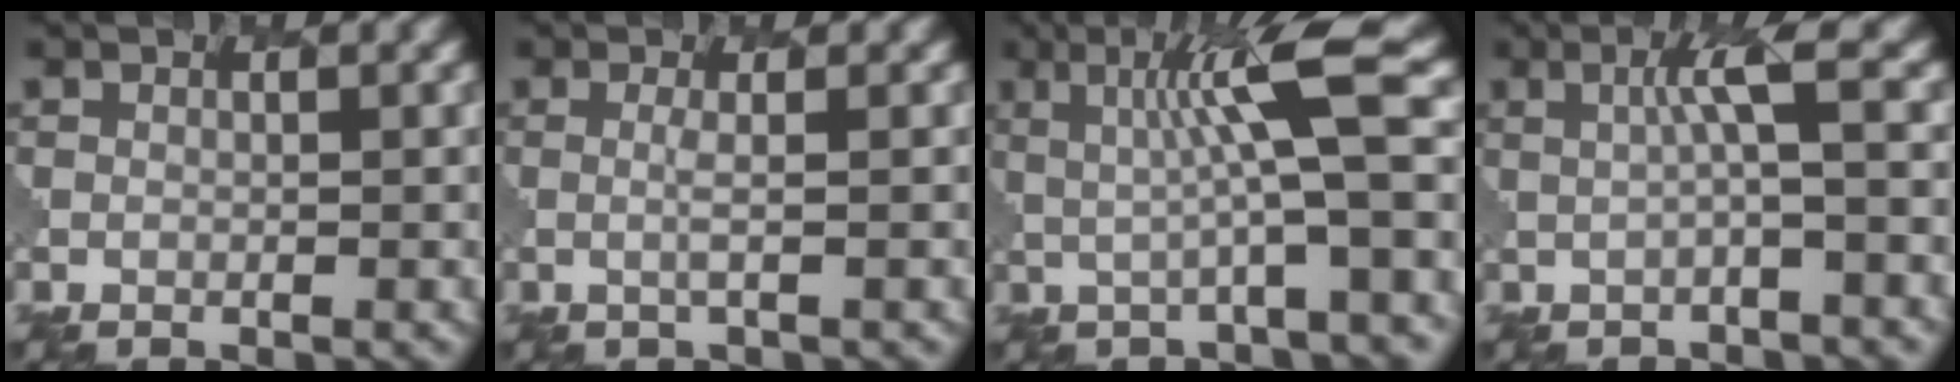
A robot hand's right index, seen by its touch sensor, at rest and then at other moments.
{"total": 1.2, "force": [0.3, 0.3, 1.1], "torque": [-0.021, -0.004, 0.002]}
{"total": 7.3, "force": [1.1, 0.8, 7.2], "torque": [-0.116, 0.009, 0.022]}
{"total": 3.0, "force": [0.6, 0.3, 2.9], "torque": [-0.050, 0.001, 0.010]}